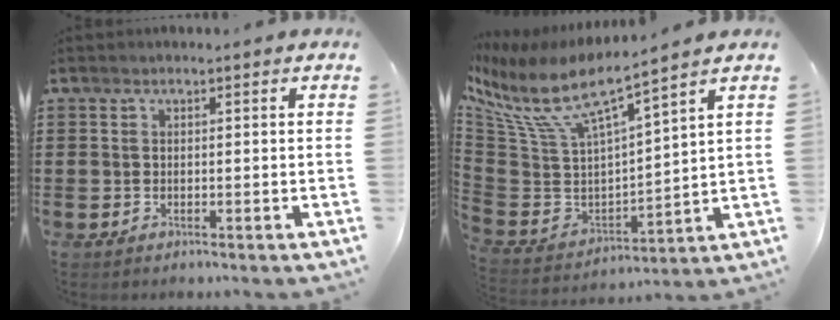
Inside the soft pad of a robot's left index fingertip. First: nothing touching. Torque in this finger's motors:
{"motor_torque": [2.14, 0.00, 0.25, 0.21]}